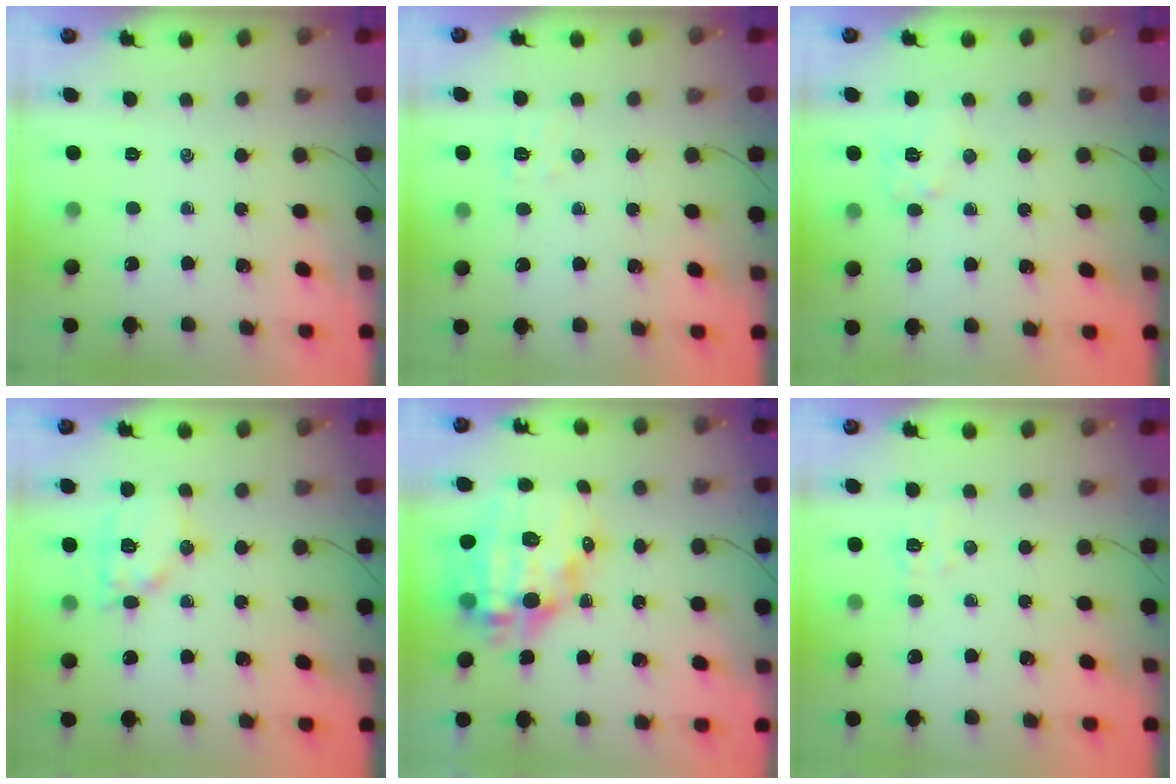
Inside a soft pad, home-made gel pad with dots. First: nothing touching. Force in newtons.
{"total": 4.5, "press": 4.4, "slide": 1.1}
{"total": 6.2, "press": 6.2, "slide": 0.5}
{"total": 11.3, "press": 11.3, "slide": 0.9}
{"total": 16.2, "press": 15.8, "slide": 3.5}
{"total": 4.2, "press": 4.0, "slide": 1.2}